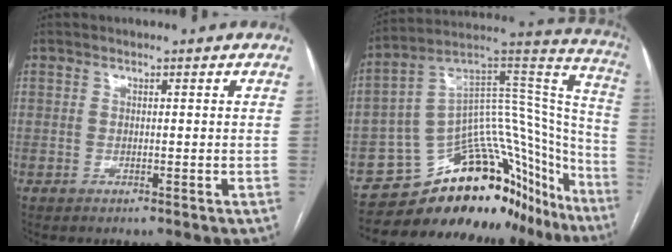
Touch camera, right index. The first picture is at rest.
{"total": 28.5, "force": [-22.5, 12.2, 12.4], "torque": [-0.104, 0.071, -0.312]}